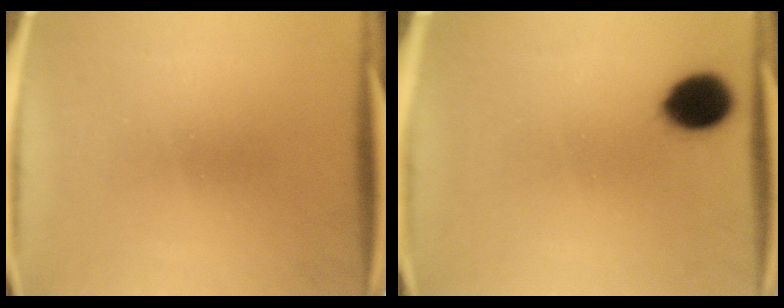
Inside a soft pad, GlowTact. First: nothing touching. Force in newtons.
{"total": 9.6}